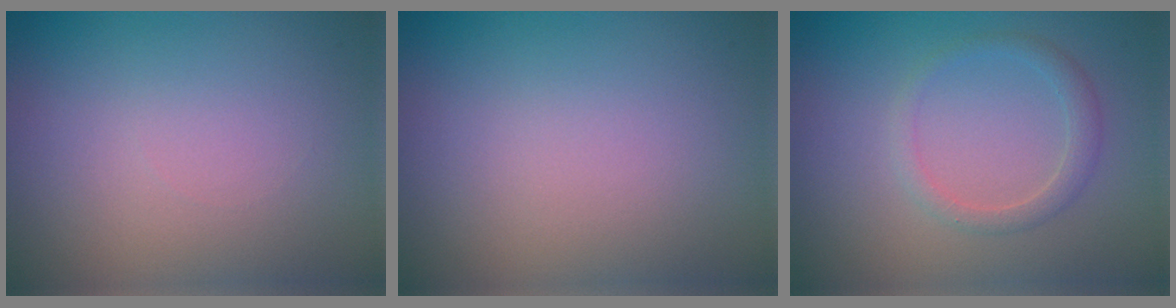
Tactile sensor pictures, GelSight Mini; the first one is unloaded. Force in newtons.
{"total": 0.0}
{"total": 1.7, "press": 1.7, "slide": 0.0}